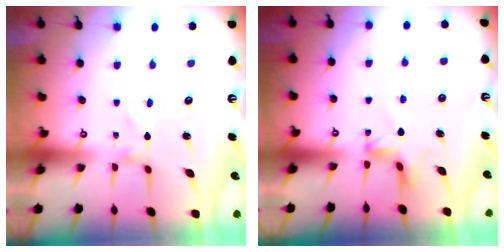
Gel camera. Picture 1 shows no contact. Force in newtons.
{"total": 4.8, "press": 4.4, "slide": 1.8}